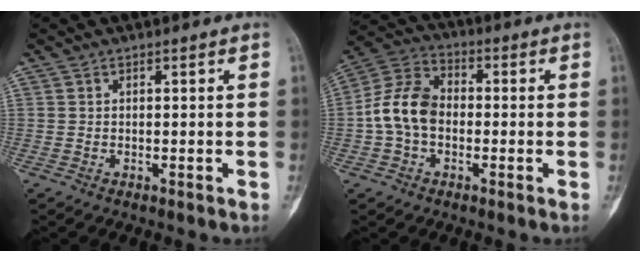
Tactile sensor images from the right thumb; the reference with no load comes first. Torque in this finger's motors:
{"motor_torque": [1.46, 1.29, 0.66, -0.48, 0.05]}